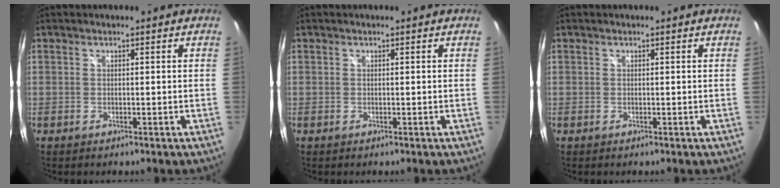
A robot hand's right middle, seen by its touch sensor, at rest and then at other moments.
{"total": 0.0}
{"total": 0.0}